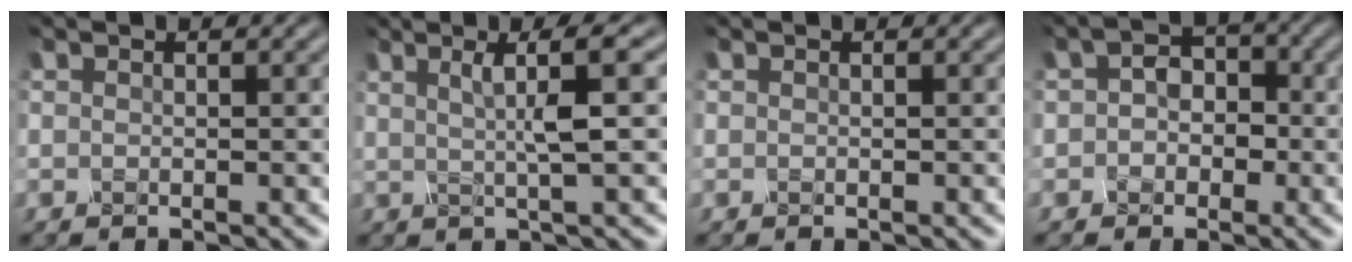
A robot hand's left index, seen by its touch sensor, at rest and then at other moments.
{"total": 4.0, "force": [1.1, 0.5, 3.8], "torque": [-0.053, 0.009, 0.015]}
{"total": 0.0}
{"total": 2.8, "force": [-0.7, 2.4, 1.3], "torque": [-0.018, 0.008, -0.021]}